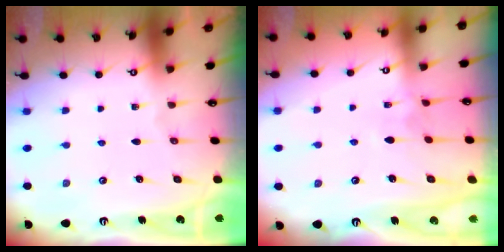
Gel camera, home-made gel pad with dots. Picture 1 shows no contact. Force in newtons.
{"total": 3.0, "press": 2.9, "slide": 0.3}